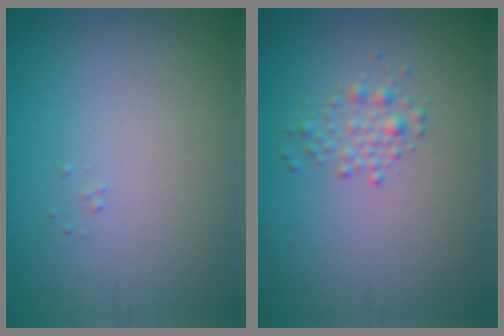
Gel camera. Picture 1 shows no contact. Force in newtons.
{"total": 2.2, "press": 2.2, "slide": 0.0}